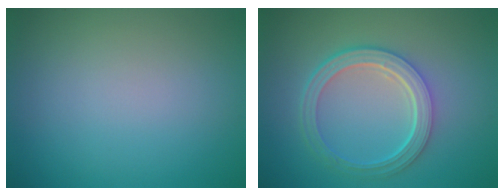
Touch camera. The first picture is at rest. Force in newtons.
{"total": 5.2, "press": 3.8, "slide": 3.4}